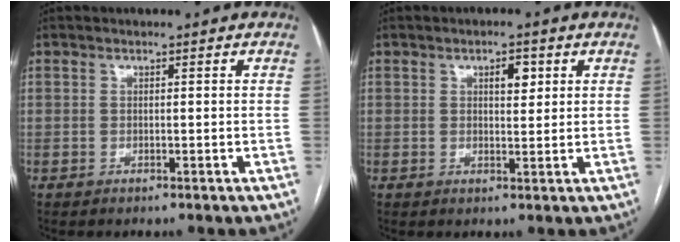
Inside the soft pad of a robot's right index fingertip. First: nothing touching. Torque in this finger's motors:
{"motor_torque": [0.08, 0.08, 0.04, 0.03]}